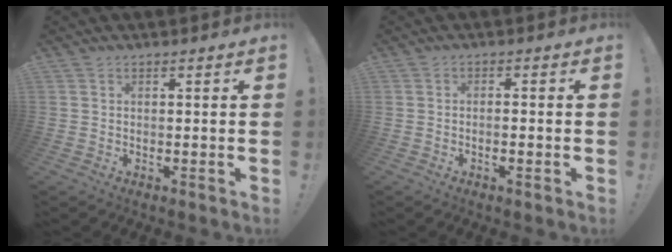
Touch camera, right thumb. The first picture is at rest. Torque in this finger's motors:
{"motor_torque": [-0.34, -0.30, 0.00, 0.05, -0.02]}